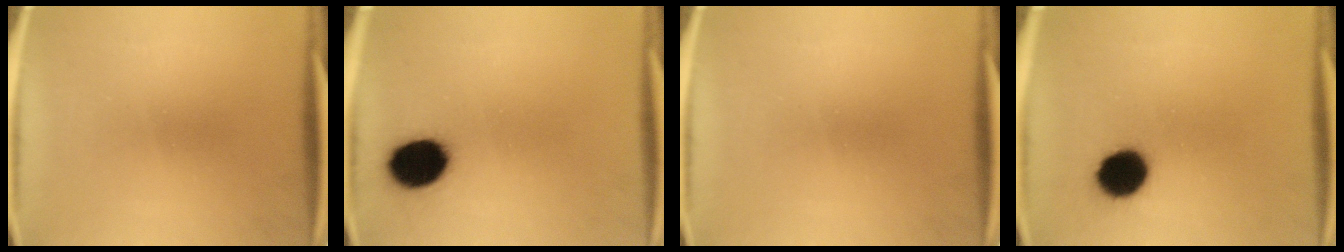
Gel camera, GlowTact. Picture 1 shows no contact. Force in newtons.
{"total": 11.5}
{"total": 0.0}
{"total": 9.7}